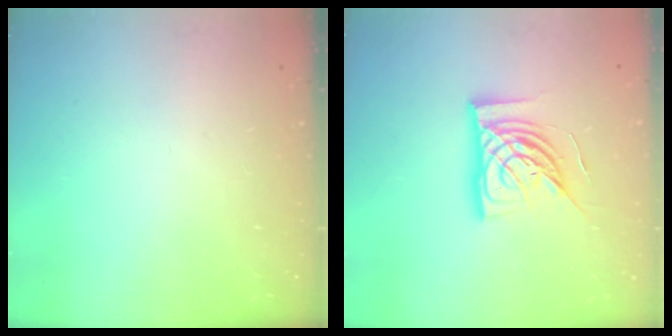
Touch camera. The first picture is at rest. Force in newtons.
{"total": 15.6, "press": 15.5, "slide": 1.7}